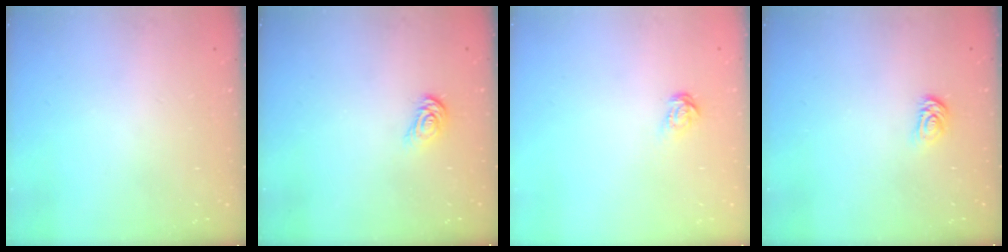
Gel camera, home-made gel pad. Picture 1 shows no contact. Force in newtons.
{"total": 6.4, "press": 6.4, "slide": 0.3}
{"total": 3.8, "press": 3.7, "slide": 0.3}
{"total": 3.3, "press": 3.2, "slide": 0.5}